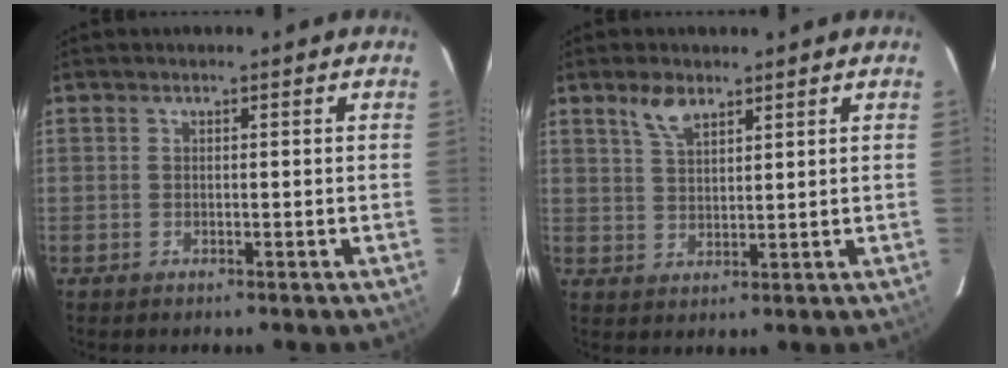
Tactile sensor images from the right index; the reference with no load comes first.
{"total": 4.6, "force": [3.1, 2.0, 2.6], "torque": [-0.049, 0.006, 0.062]}